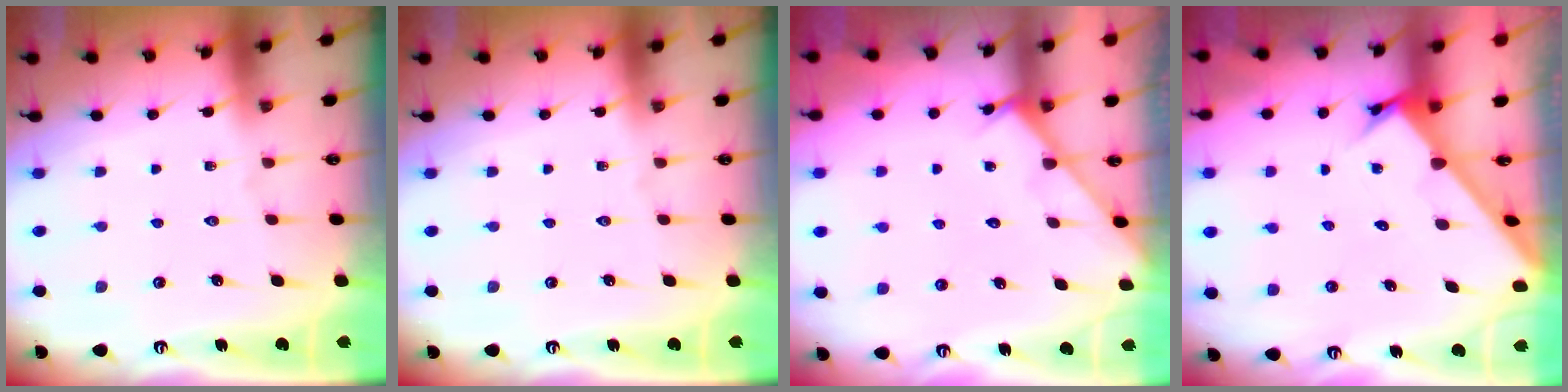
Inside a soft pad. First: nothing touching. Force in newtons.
{"total": 0.0}
{"total": 4.0, "press": 3.9, "slide": 0.3}
{"total": 2.8, "press": 2.8, "slide": 0.3}